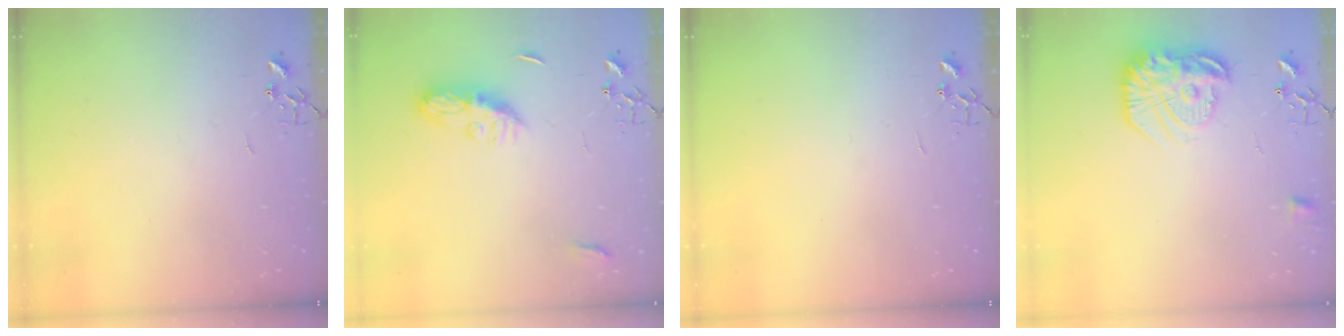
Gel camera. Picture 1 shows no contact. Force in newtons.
{"total": 8.2, "press": 8.1, "slide": 0.6}
{"total": 0.0}
{"total": 18.4, "press": 18.3, "slide": 1.7}